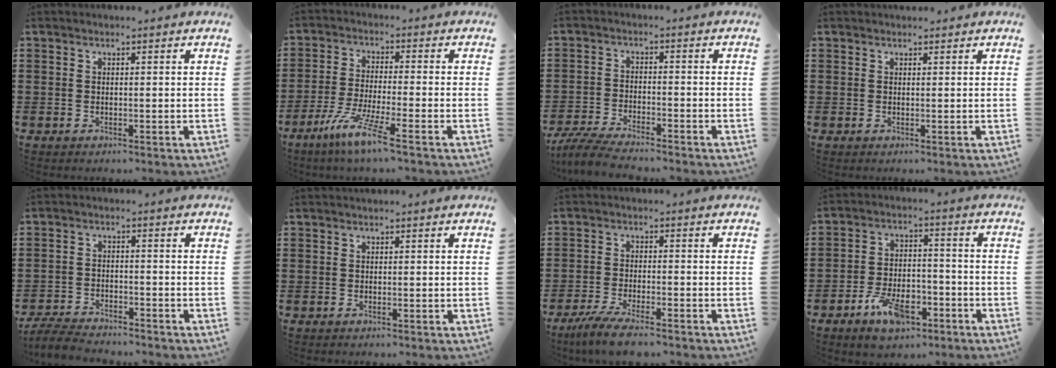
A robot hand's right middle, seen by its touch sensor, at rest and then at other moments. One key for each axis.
{"total": 7.2, "fx": -4.9, "fy": 0.0, "fz": 5.2, "tx": -0.116, "ty": -0.020, "tz": -0.095}
{"total": 5.0, "fx": -4.6, "fy": 0.3, "fz": 1.8, "tx": -0.050, "ty": -0.014, "tz": -0.094}
{"total": 0.7, "fx": 0.7, "fy": 0.2, "fz": -0.2, "tx": 0.008, "ty": -0.005, "tz": 0.012}
{"total": 4.9, "fx": -4.7, "fy": 0.8, "fz": 1.1, "tx": -0.038, "ty": -0.003, "tz": -0.099}
{"total": 0.0}
{"total": 4.9, "fx": -4.1, "fy": 0.4, "fz": 2.7, "tx": -0.071, "ty": -0.018, "tz": -0.085}
{"total": 7.4, "fx": -4.7, "fy": 3.5, "fz": 4.6, "tx": -0.089, "ty": 0.012, "tz": -0.086}